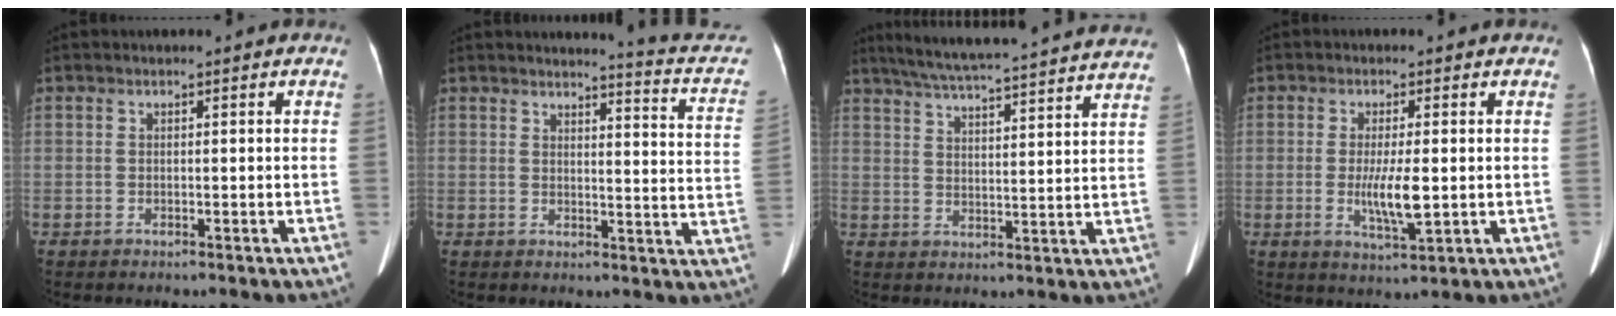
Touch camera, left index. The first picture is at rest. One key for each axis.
{"total": 10.5, "fx": 10.0, "fy": 0.0, "fz": 3.2, "tx": -0.032, "ty": -0.065, "tz": 0.087}
{"total": 26.9, "fx": 24.6, "fy": 0.9, "fz": 10.9, "tx": -0.180, "ty": -0.013, "tz": 0.314}
{"total": 5.4, "fx": -0.4, "fy": 0.9, "fz": 5.4, "tx": -0.105, "ty": -0.012, "tz": -0.004}